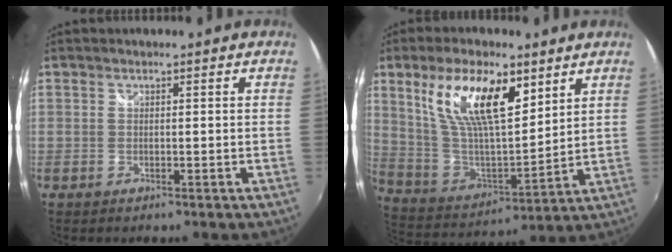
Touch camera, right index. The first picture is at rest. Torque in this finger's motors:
{"motor_torque": [0.70, 0.45, 0.50, 0.21]}